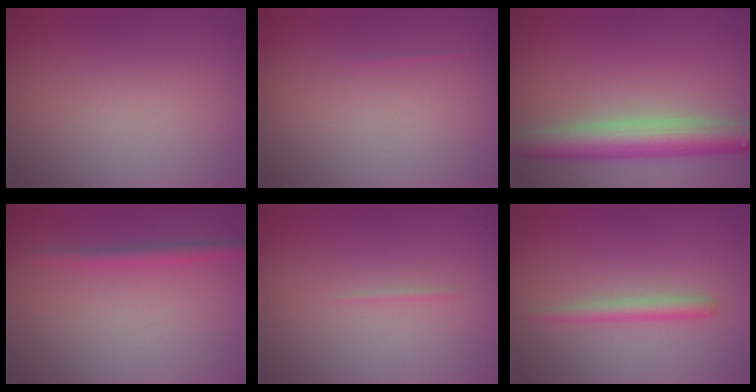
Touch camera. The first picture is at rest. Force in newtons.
{"total": 0.0}
{"total": 6.6, "press": 6.6, "slide": 0.4}
{"total": 1.6, "press": 1.6, "slide": 0.1}
{"total": 0.7, "press": 0.7, "slide": 0.2}
{"total": 1.9, "press": 1.8, "slide": 0.2}